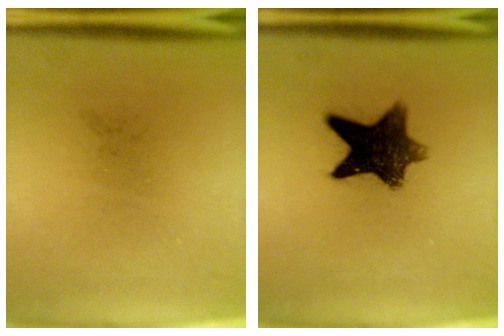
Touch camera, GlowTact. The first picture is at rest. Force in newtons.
{"total": 10.2}